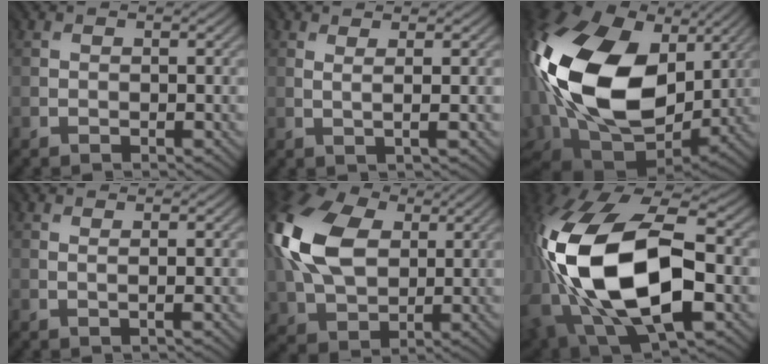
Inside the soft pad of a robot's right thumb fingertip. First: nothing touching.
{"total": 1.2, "force": [0.4, 0.1, 1.1], "torque": [-0.022, 0.004, 0.005]}
{"total": 22.2, "force": [3.2, 14.8, 16.2], "torque": [-0.408, -0.010, 0.068]}
{"total": 0.5, "force": [0.2, 0.0, 0.5], "torque": [-0.010, 0.005, 0.001]}
{"total": 15.4, "force": [3.4, 10.6, 10.6], "torque": [-0.274, 0.024, 0.066]}
{"total": 20.1, "force": [-2.8, 11.8, 16.0], "torque": [-0.377, -0.036, -0.035]}